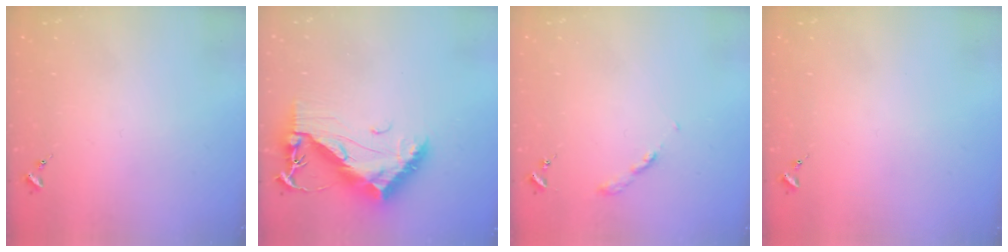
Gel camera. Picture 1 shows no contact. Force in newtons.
{"total": 13.2, "press": 13.2, "slide": 1.2}
{"total": 2.7, "press": 2.6, "slide": 0.3}
{"total": 0.0}